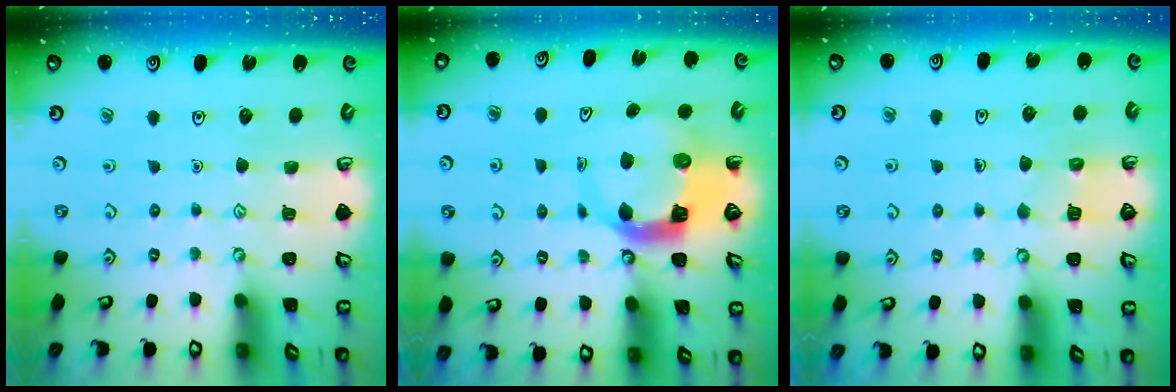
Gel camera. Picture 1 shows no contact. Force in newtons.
{"total": 6.2, "press": 6.1, "slide": 0.8}
{"total": 4.0, "press": 4.0, "slide": 0.4}